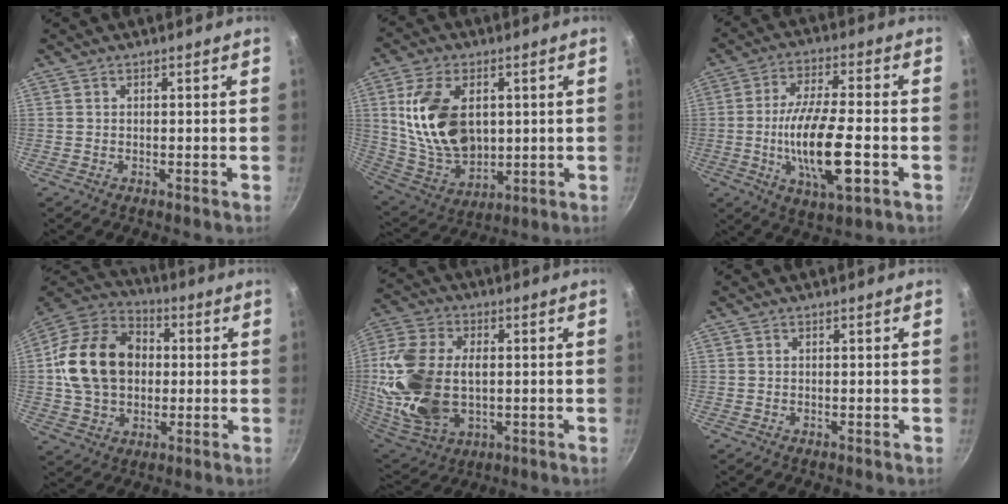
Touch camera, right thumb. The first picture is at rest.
{"total": 17.6, "force": [3.0, 11.5, 13.1], "torque": [-0.222, -0.021, 0.070]}
{"total": 16.1, "force": [-3.7, 5.0, 14.8], "torque": [-0.269, 0.008, -0.069]}
{"total": 18.9, "force": [1.2, 14.4, 12.1], "torque": [-0.189, 0.027, 0.011]}
{"total": 21.0, "force": [0.3, 13.6, 16.0], "torque": [-0.328, 0.001, 0.013]}
{"total": 0.0}